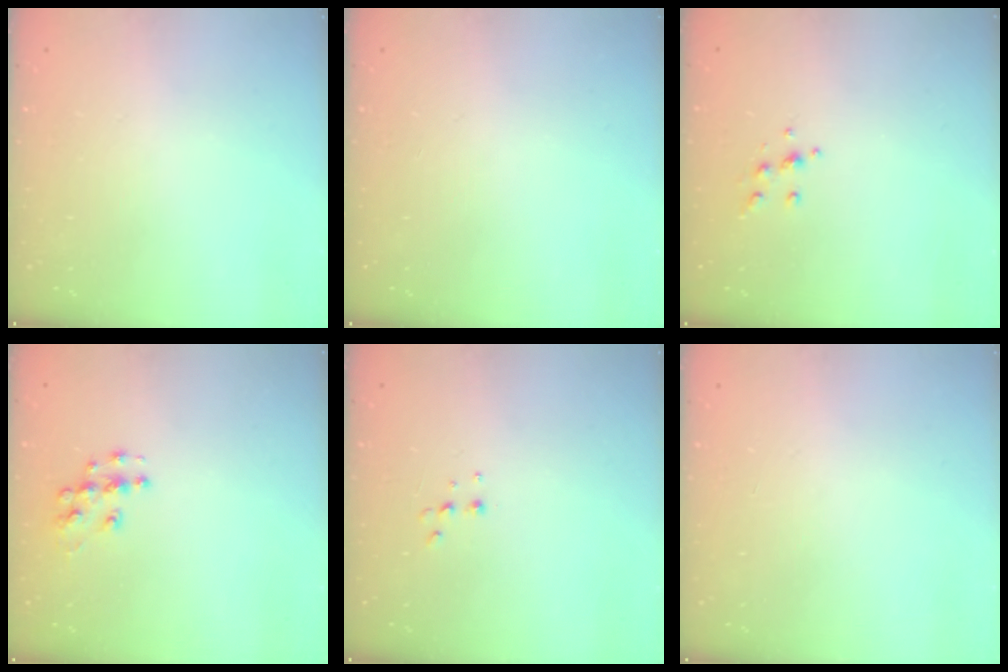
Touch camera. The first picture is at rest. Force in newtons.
{"total": 0.0}
{"total": 4.8, "press": 4.7, "slide": 0.8}
{"total": 7.5, "press": 7.5, "slide": 0.4}
{"total": 4.4, "press": 4.3, "slide": 1.0}
{"total": 0.0}